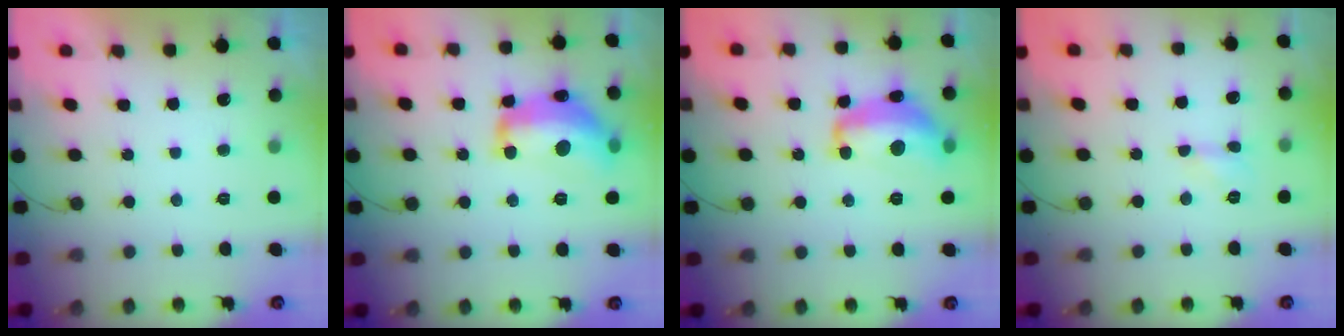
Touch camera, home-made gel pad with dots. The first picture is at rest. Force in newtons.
{"total": 17.4, "press": 17.3, "slide": 1.1}
{"total": 13.6, "press": 13.5, "slide": 1.1}
{"total": 3.6, "press": 3.6, "slide": 0.5}